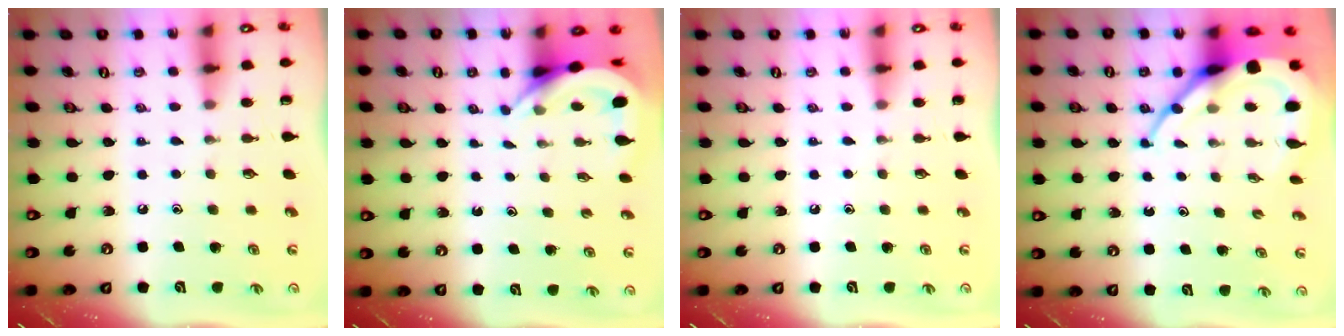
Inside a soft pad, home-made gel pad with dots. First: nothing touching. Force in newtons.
{"total": 4.6, "press": 4.6, "slide": 0.3}
{"total": 0.0}
{"total": 11.6, "press": 11.5, "slide": 1.2}